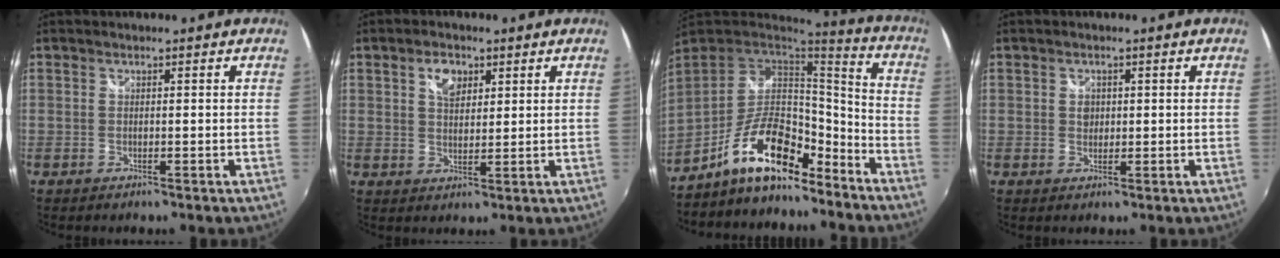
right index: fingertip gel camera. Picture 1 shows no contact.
{"total": 4.7, "force": [2.2, 2.8, 2.9], "torque": [-0.045, 0.010, 0.040]}
{"total": 16.5, "force": [-11.6, 6.2, 10.0], "torque": [-0.199, 0.009, -0.198]}
{"total": 1.9, "force": [0.2, 1.7, 0.7], "torque": [-0.008, 0.003, 0.002]}